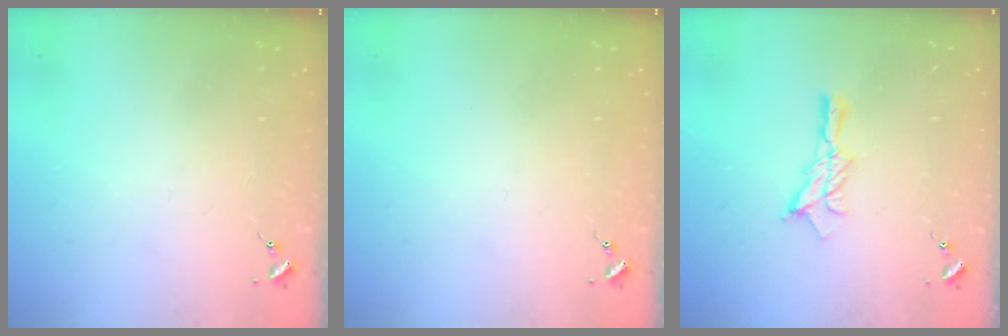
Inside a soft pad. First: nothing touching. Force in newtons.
{"total": 0.0}
{"total": 9.5, "press": 9.5, "slide": 0.4}